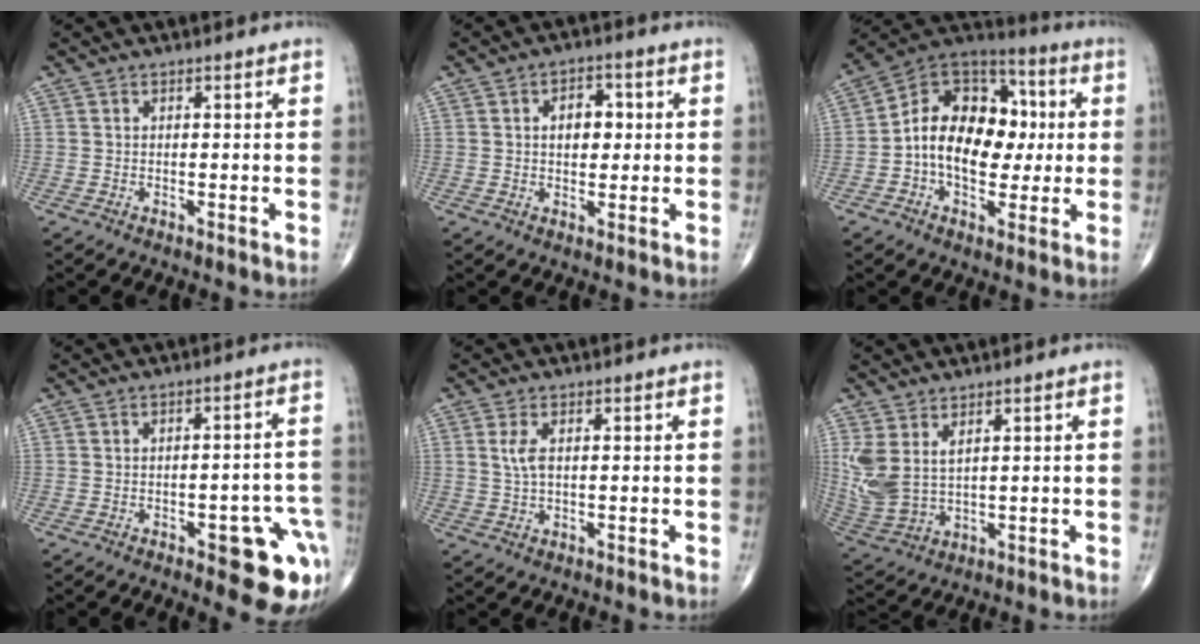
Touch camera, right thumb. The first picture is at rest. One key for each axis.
{"total": 5.7, "fx": 0.8, "fy": 3.8, "fz": 4.1, "tx": -0.041, "ty": 0.007, "tz": 0.008}
{"total": 18.2, "fx": 0.0, "fy": 12.4, "fz": 13.3, "tx": -0.174, "ty": 0.034, "tz": -0.009}
{"total": 12.5, "fx": -5.1, "fy": 4.4, "fz": 10.5, "tx": -0.083, "ty": 0.030, "tz": -0.049}
{"total": 3.2, "fx": 0.7, "fy": 1.5, "fz": 2.8, "tx": -0.064, "ty": 0.002, "tz": 0.014}
{"total": 8.7, "fx": 3.3, "fy": 4.6, "fz": 6.7, "tx": -0.156, "ty": -0.014, "tz": 0.082}